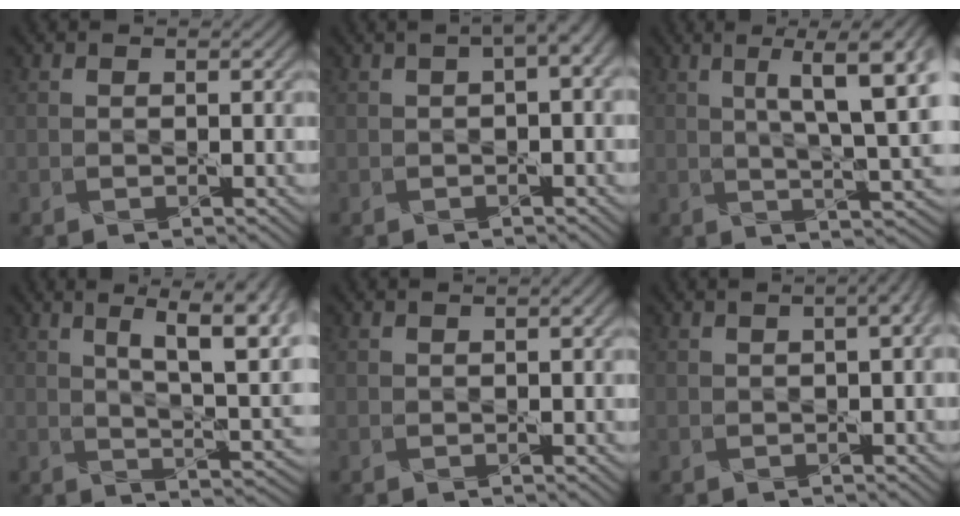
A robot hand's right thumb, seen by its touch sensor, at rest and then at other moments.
{"total": 3.2, "force": [0.7, 0.8, 3.0], "torque": [-0.044, 0.012, 0.010]}
{"total": 10.9, "force": [2.9, 2.8, 10.2], "torque": [-0.158, 0.015, 0.045]}
{"total": 10.8, "force": [4.0, 3.6, 9.4], "torque": [-0.147, 0.006, 0.059]}
{"total": 1.0, "force": [0.3, 0.2, 1.0], "torque": [-0.015, 0.006, 0.004]}
{"total": 4.3, "force": [0.9, 1.8, 3.8], "torque": [-0.036, 0.011, 0.005]}